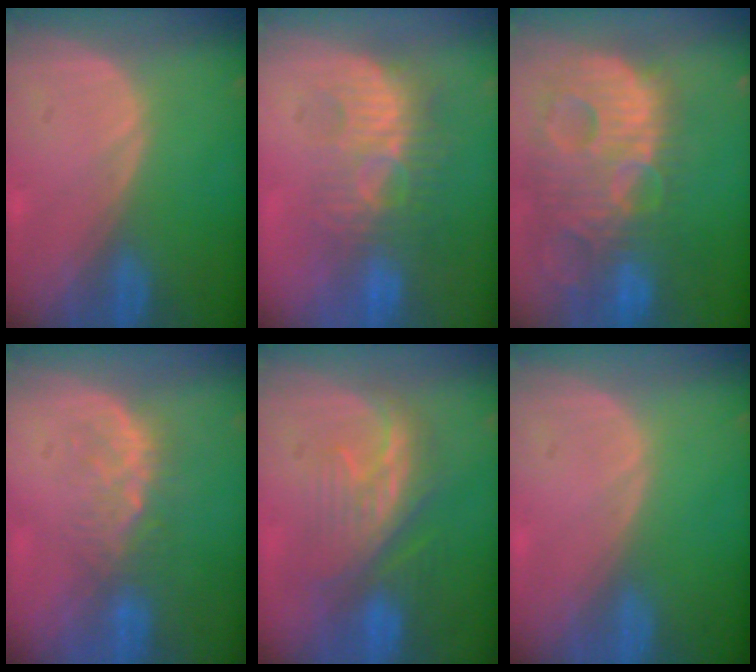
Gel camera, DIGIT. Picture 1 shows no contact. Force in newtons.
{"total": 8.9, "press": 8.5, "slide": 2.6}
{"total": 14.2, "press": 12.3, "slide": 7.2}
{"total": 4.8, "press": 4.3, "slide": 2.1}
{"total": 8.3, "press": 8.1, "slide": 1.9}
{"total": 0.0}